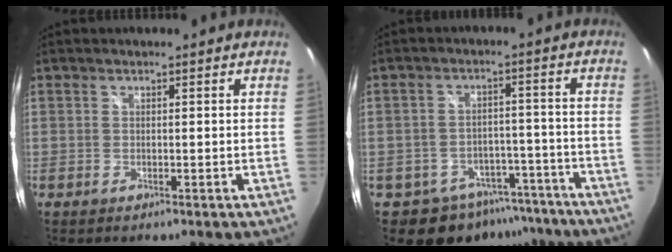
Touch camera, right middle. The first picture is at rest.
{"total": 11.0, "force": [-8.3, 6.7, 2.5], "torque": [-0.047, 0.021, -0.094]}